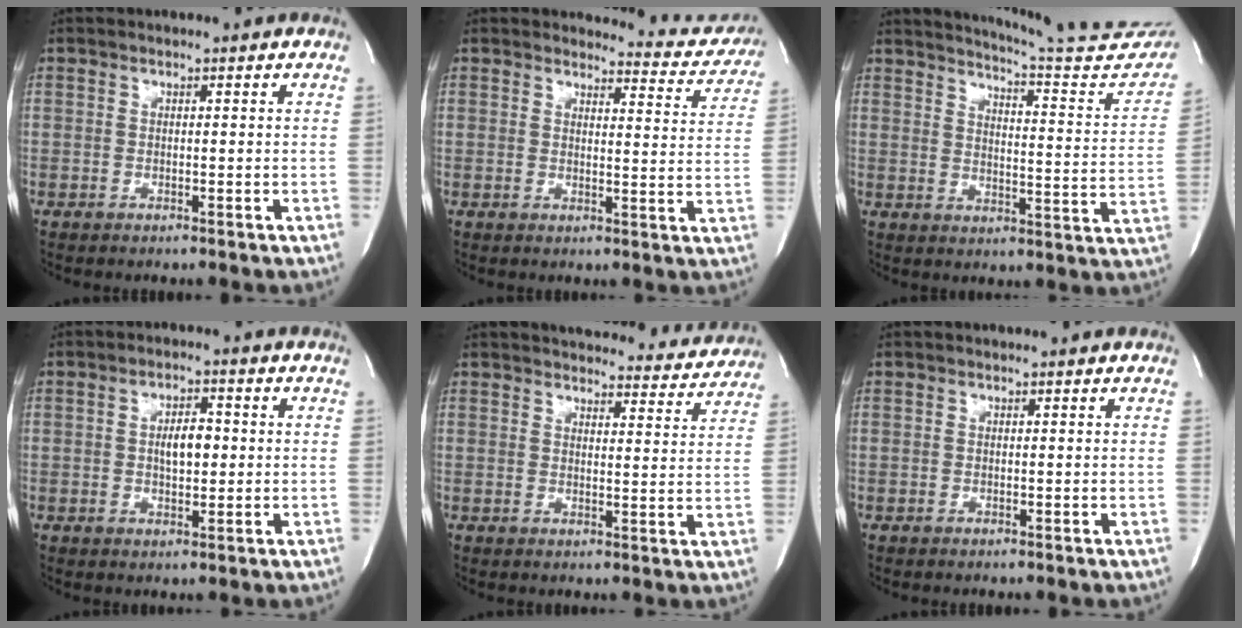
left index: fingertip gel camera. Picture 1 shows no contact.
{"total": 9.0, "force": [8.8, 1.6, -0.7], "torque": [0.028, -0.050, 0.079]}
{"total": 20.9, "force": [19.8, 0.7, 6.7], "torque": [-0.097, -0.098, 0.234]}
{"total": 4.3, "force": [0.3, 1.9, 3.9], "torque": [-0.066, 0.003, 0.008]}
{"total": 16.6, "force": [15.9, 3.5, 3.1], "torque": [-0.020, -0.023, 0.178]}
{"total": 1.0, "force": [0.9, 0.1, 0.2], "torque": [-0.008, 0.009, 0.012]}